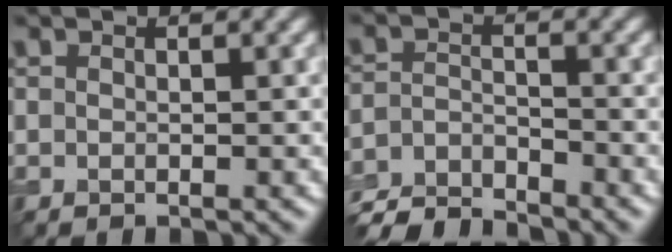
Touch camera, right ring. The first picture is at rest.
{"total": 4.8, "force": [-4.5, 1.1, 1.3], "torque": [-0.026, -0.010, -0.094]}